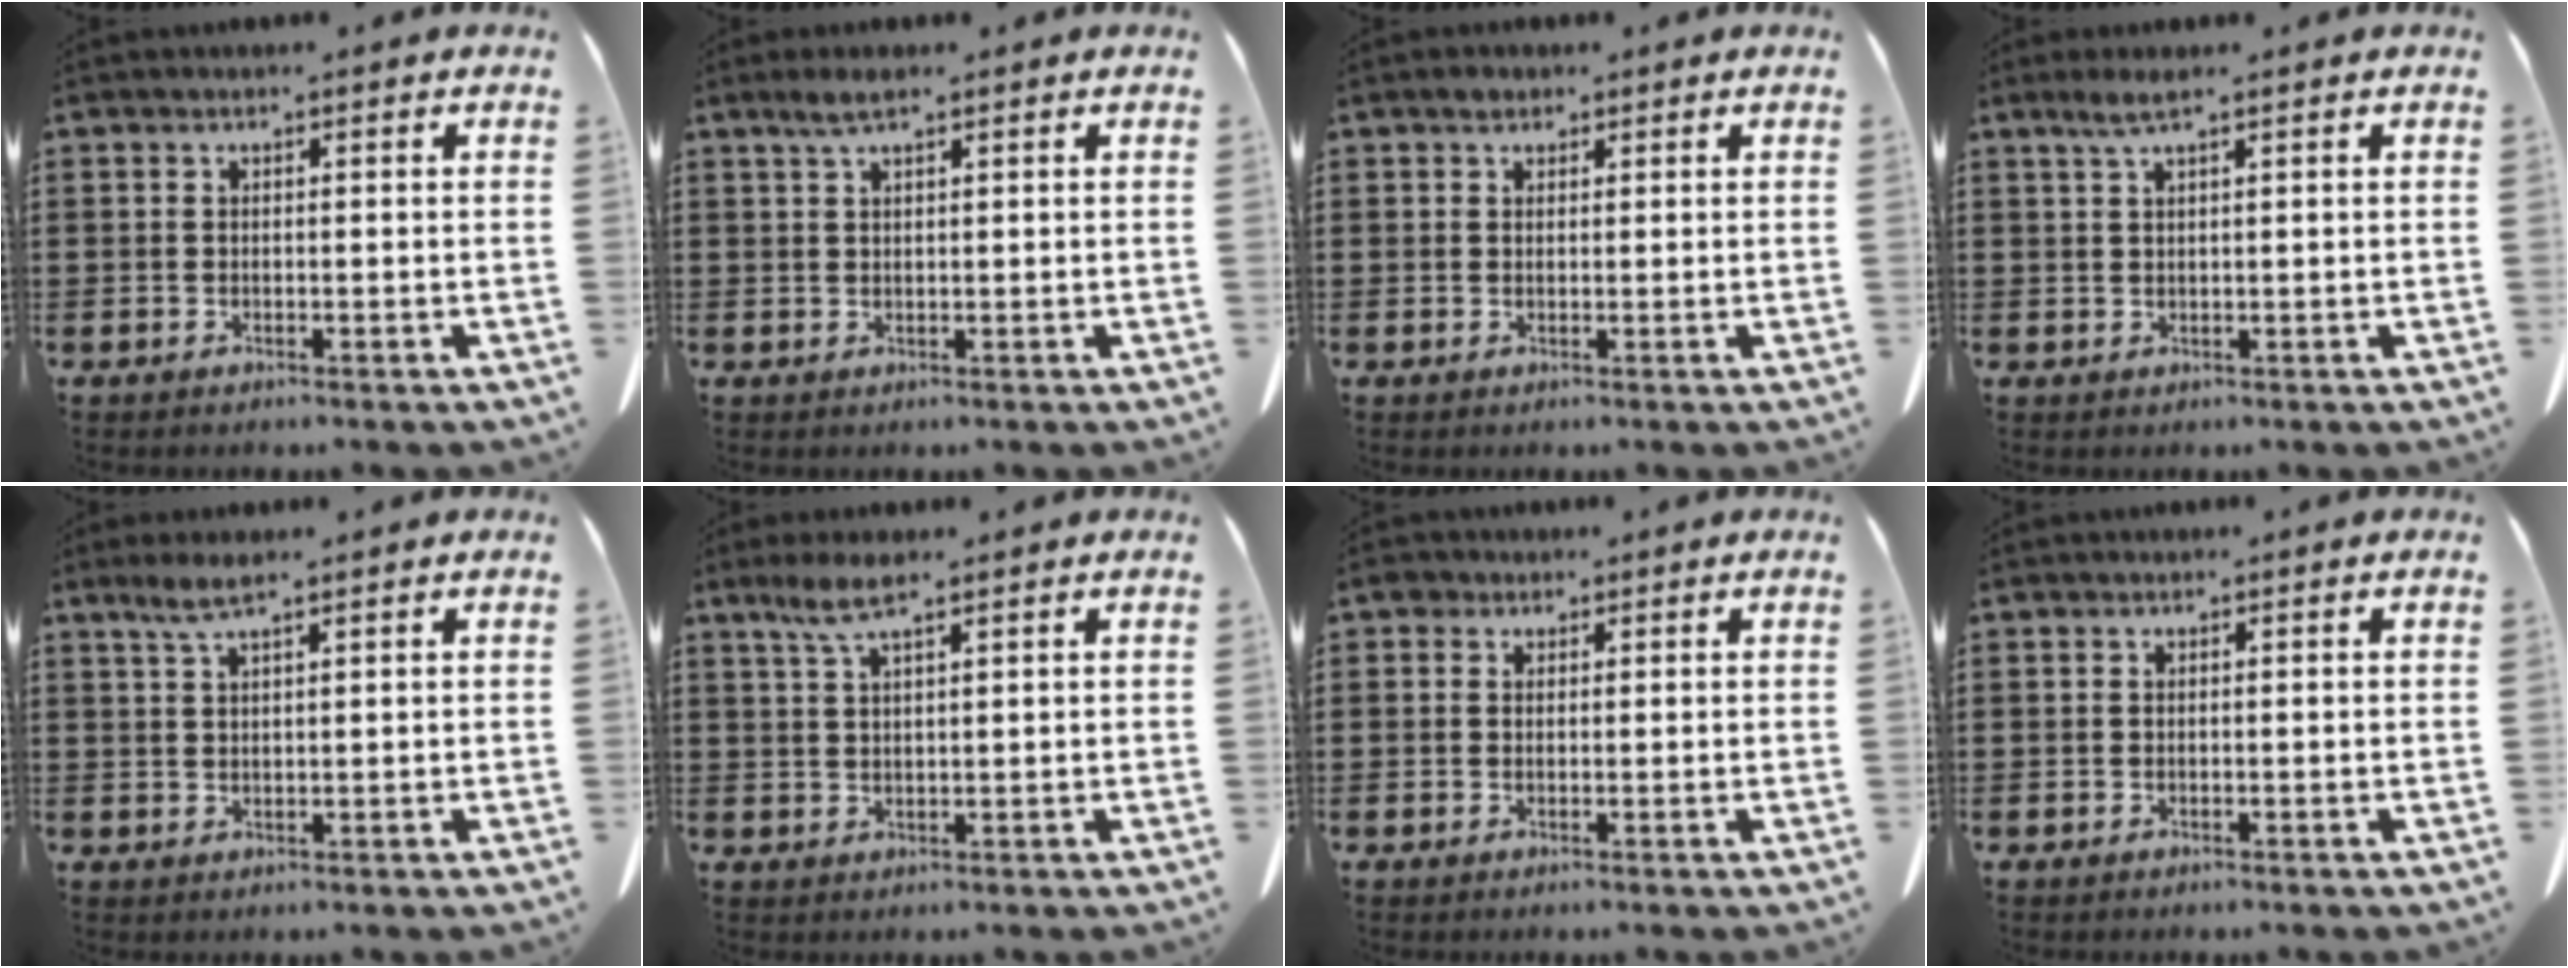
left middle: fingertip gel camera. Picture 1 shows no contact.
{"total": 2.4, "force": [1.5, 0.4, 1.8], "torque": [-0.037, 0.003, 0.026]}
{"total": 1.2, "force": [0.9, 0.7, 0.3], "torque": [-0.001, 0.001, 0.016]}
{"total": 2.2, "force": [1.4, 0.1, 1.7], "torque": [-0.036, 0.001, 0.025]}
{"total": 3.1, "force": [2.1, 0.4, 2.2], "torque": [-0.047, 0.002, 0.038]}
{"total": 4.2, "force": [2.7, 0.7, 3.2], "torque": [-0.070, 0.005, 0.046]}
{"total": 1.4, "force": [0.9, 1.0, 0.4], "torque": [-0.013, 0.006, 0.016]}
{"total": 0.0}